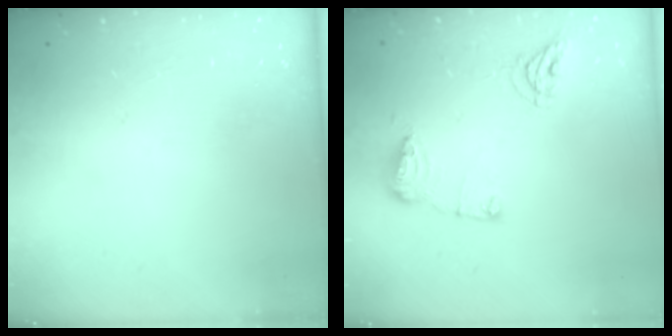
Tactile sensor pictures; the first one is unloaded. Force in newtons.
{"total": 9.4, "press": 9.4, "slide": 0.3}